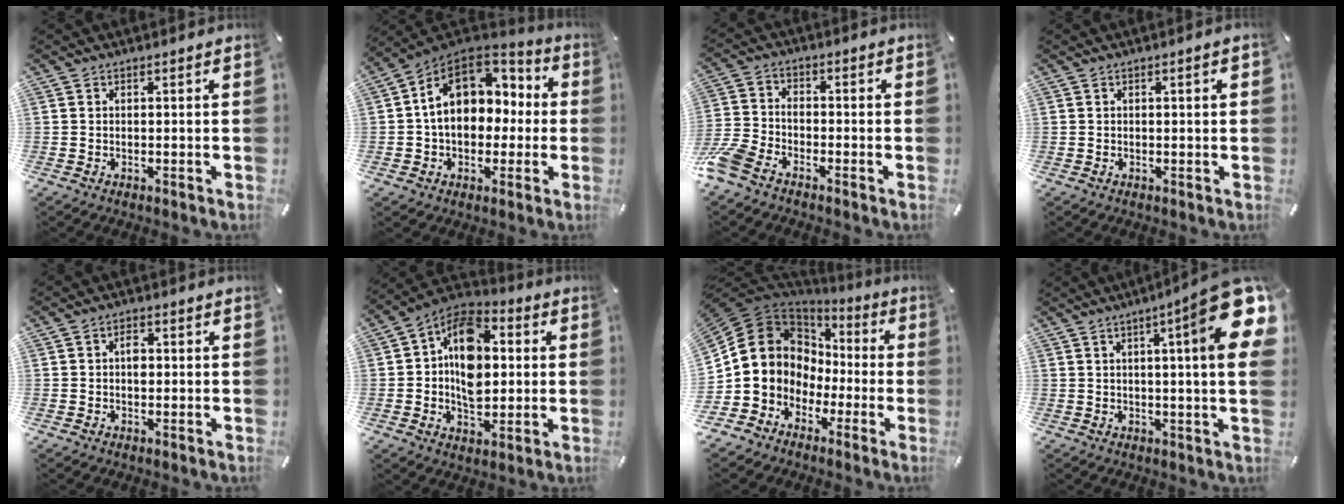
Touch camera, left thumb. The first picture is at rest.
{"total": 15.3, "force": [2.0, 11.9, 9.5], "torque": [-0.163, -0.002, 0.037]}
{"total": 7.6, "force": [-5.5, 3.6, 3.7], "torque": [-0.104, 0.010, -0.113]}
{"total": 1.6, "force": [0.2, 0.3, 1.6], "torque": [-0.029, 0.001, 0.003]}
{"total": 2.6, "force": [0.1, 1.7, 2.0], "torque": [-0.024, -0.002, -0.004]}
{"total": 13.6, "force": [0.4, 10.0, 9.2], "torque": [-0.162, 0.006, 0.007]}
{"total": 9.7, "force": [-0.6, 9.6, 1.0], "torque": [-0.044, -0.025, 0.001]}
{"total": 17.9, "force": [6.8, 1.8, 16.4], "torque": [-0.238, -0.042, 0.088]}